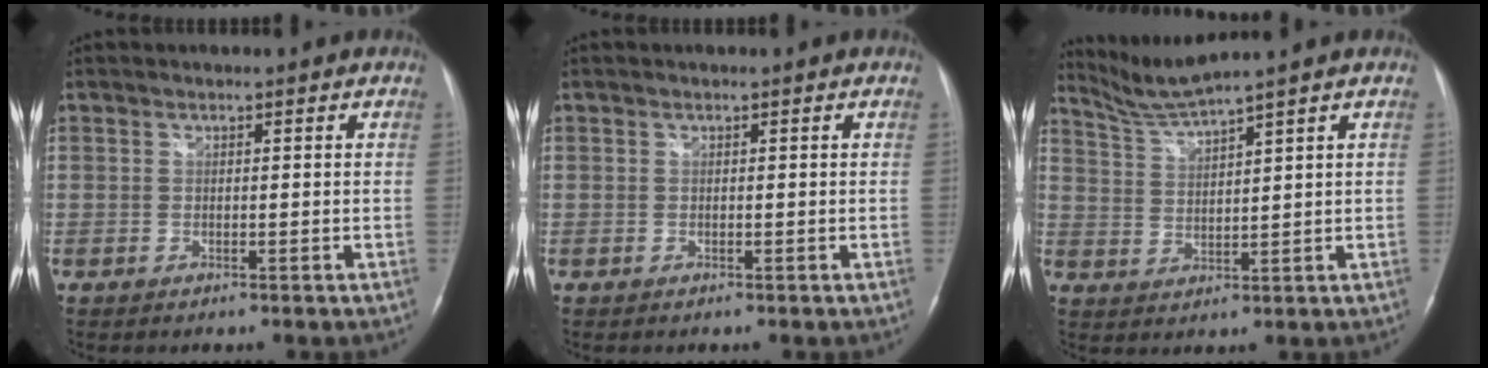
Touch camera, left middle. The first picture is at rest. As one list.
[{"total": 0.0}, {"total": 4.8, "force": [4.3, -2.1, 0.7], "torque": [-0.031, -0.015, 0.096]}]